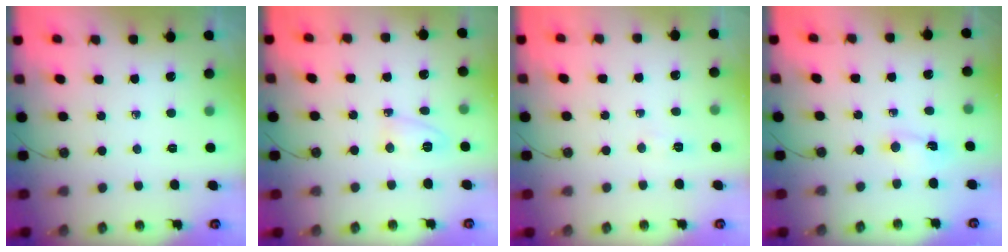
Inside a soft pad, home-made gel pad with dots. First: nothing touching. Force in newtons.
{"total": 3.7, "press": 3.6, "slide": 0.9}
{"total": 3.0, "press": 3.0, "slide": 0.5}
{"total": 1.4, "press": 1.4, "slide": 0.1}